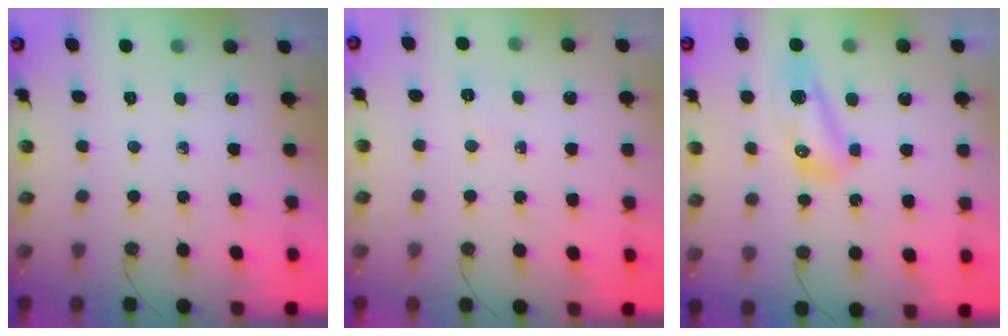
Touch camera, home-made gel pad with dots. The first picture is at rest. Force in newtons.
{"total": 4.7, "press": 2.4, "slide": 4.0}
{"total": 8.2, "press": 8.1, "slide": 1.2}